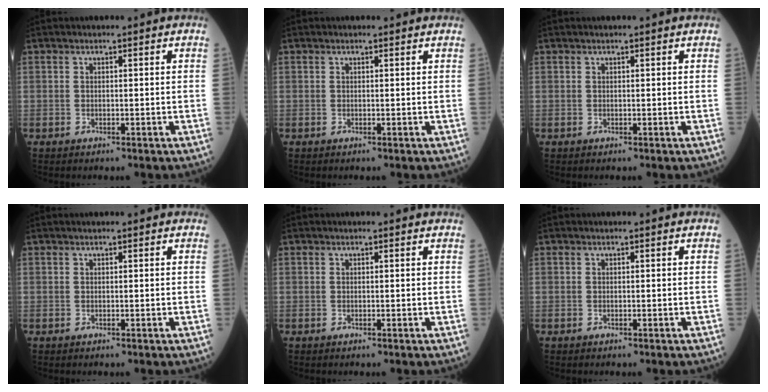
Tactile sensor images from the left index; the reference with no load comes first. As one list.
[{"total": 1.0, "force": [1.0, 0.1, 0.1], "torque": [-0.010, 0.006, 0.009]}, {"total": 0.7, "force": [0.6, 0.1, 0.3], "torque": [-0.003, 0.012, 0.010]}, {"total": 1.4, "force": [1.0, 0.5, 0.8], "torque": [-0.007, 0.020, 0.010]}, {"total": 0.6, "force": [0.6, 0.0, 0.1], "torque": [-0.009, 0.003, 0.005]}, {"total": 0.0}]